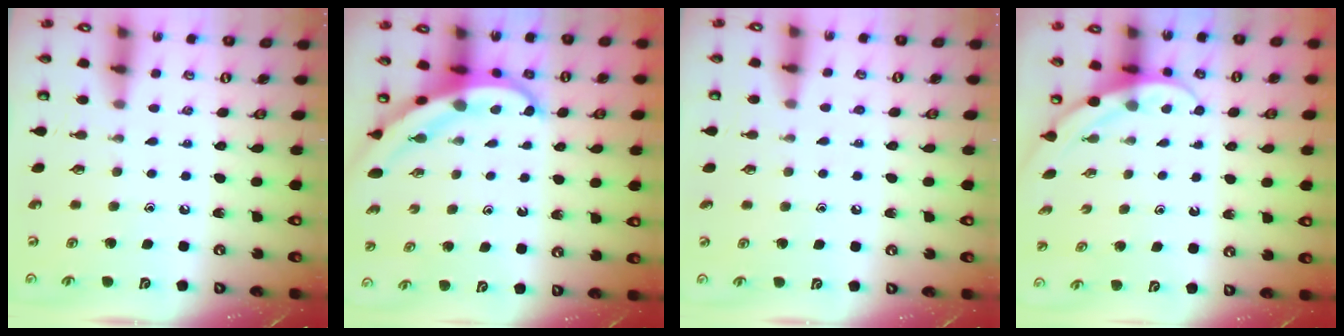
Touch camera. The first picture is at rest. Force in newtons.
{"total": 5.2, "press": 5.1, "slide": 0.8}
{"total": 3.6, "press": 3.6, "slide": 0.4}
{"total": 4.8, "press": 4.8, "slide": 0.3}